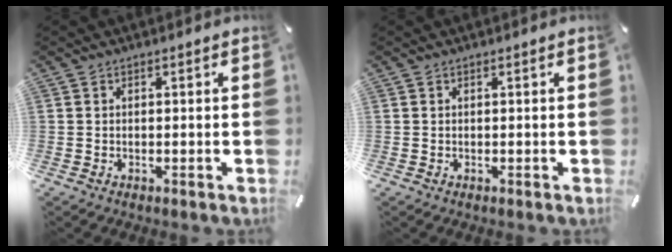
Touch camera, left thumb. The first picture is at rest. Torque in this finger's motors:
{"motor_torque": [0.07, 0.07, -0.08, 0.00, 0.00]}